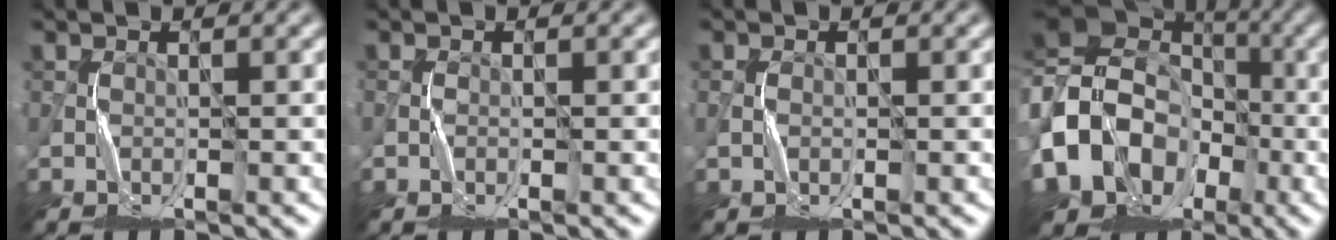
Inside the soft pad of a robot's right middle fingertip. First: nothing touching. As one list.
[{"total": 0.0}, {"total": 0.8, "force": [-0.1, 0.6, 0.6], "torque": [-0.013, 0.002, -0.003]}, {"total": 15.1, "force": [-4.4, 12.3, 7.4], "torque": [-0.162, 0.006, -0.102]}]